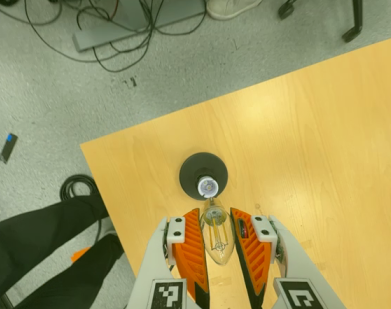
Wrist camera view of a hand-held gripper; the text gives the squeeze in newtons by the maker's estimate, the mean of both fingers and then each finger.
{"total": 12.2, "left": 12.5, "right": 11.9}